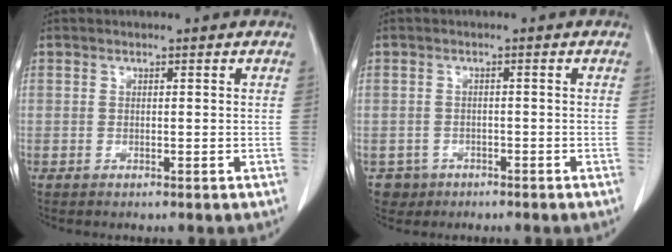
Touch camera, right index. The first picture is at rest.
{"total": 2.8, "force": [-1.5, 2.4, -0.2], "torque": [0.002, 0.010, -0.025]}